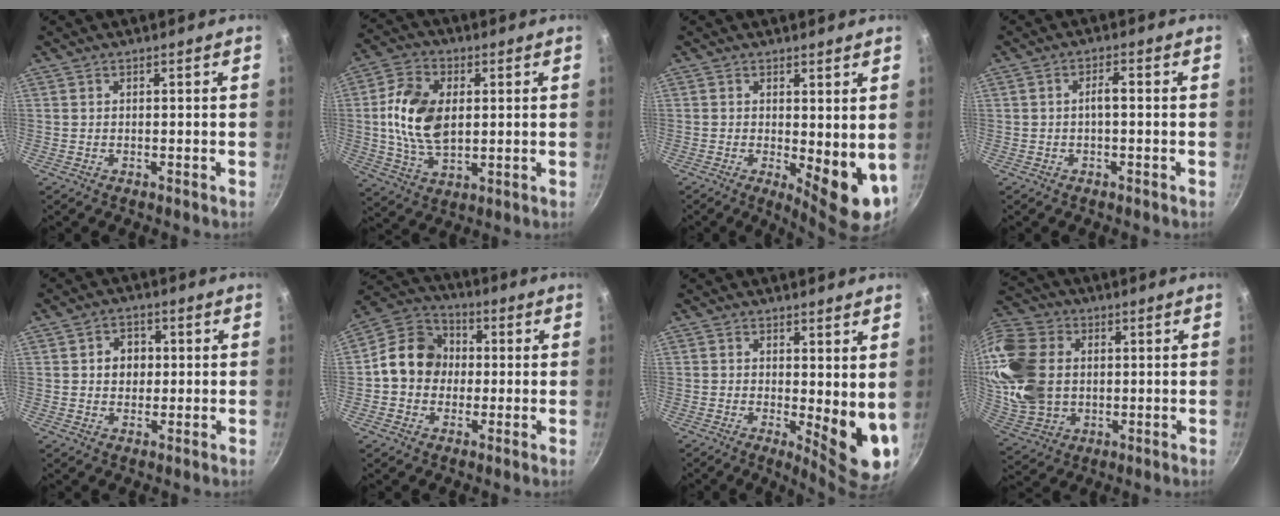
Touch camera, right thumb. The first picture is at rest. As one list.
[{"total": 13.5, "force": [1.5, 8.4, 10.4], "torque": [-0.184, 0.000, 0.025]}, {"total": 8.8, "force": [0.1, 3.6, 8.0], "torque": [-0.091, -0.017, 0.010]}, {"total": 2.4, "force": [-0.4, 0.8, 2.2], "torque": [-0.045, 0.016, -0.007]}, {"total": 5.2, "force": [0.6, 4.4, 2.7], "torque": [-0.016, 0.004, 0.005]}, {"total": 11.9, "force": [0.0, 10.4, 5.9], "torque": [-0.061, 0.027, -0.022]}, {"total": 9.1, "force": [0.6, 3.4, 8.4], "torque": [-0.097, -0.026, 0.013]}, {"total": 20.9, "force": [2.6, 16.0, 13.2], "torque": [-0.264, 0.005, 0.057]}]